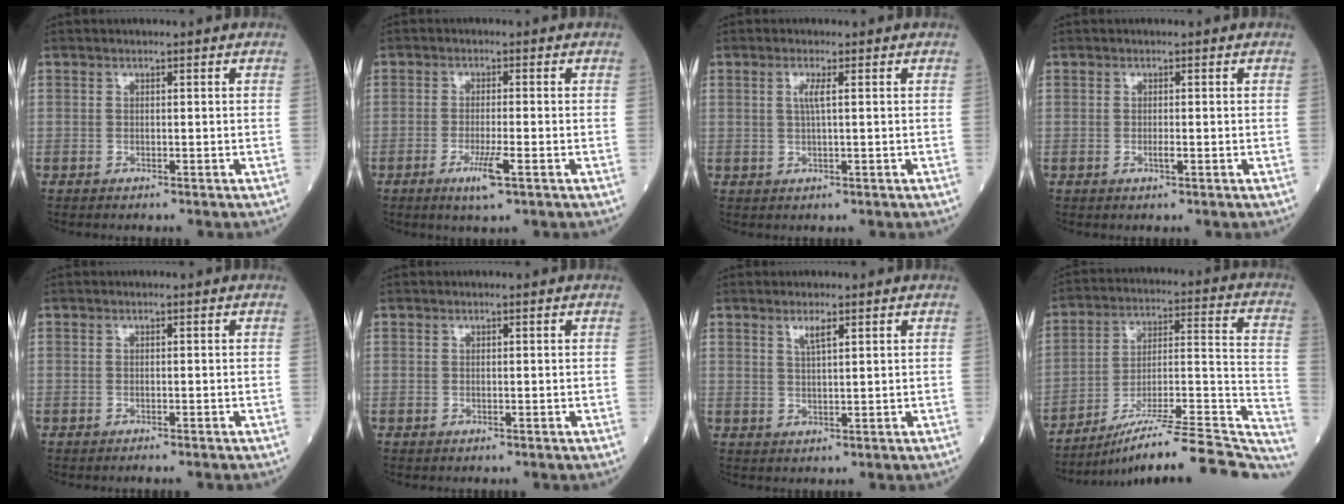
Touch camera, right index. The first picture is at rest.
{"total": 4.1, "force": [-2.0, -0.1, 3.5], "torque": [-0.068, -0.010, -0.037]}
{"total": 1.8, "force": [0.4, -0.2, 1.7], "torque": [-0.039, 0.001, 0.006]}
{"total": 0.8, "force": [-0.3, 0.0, 0.7], "torque": [-0.017, 0.000, -0.005]}
{"total": 1.8, "force": [-1.5, -0.1, 0.9], "torque": [-0.009, 0.000, -0.018]}
{"total": 0.0}
{"total": 2.2, "force": [1.3, 0.1, 1.8], "torque": [-0.039, 0.001, 0.027]}
{"total": 25.1, "force": [-21.6, 1.2, 12.7], "torque": [-0.121, 0.011, -0.319]}